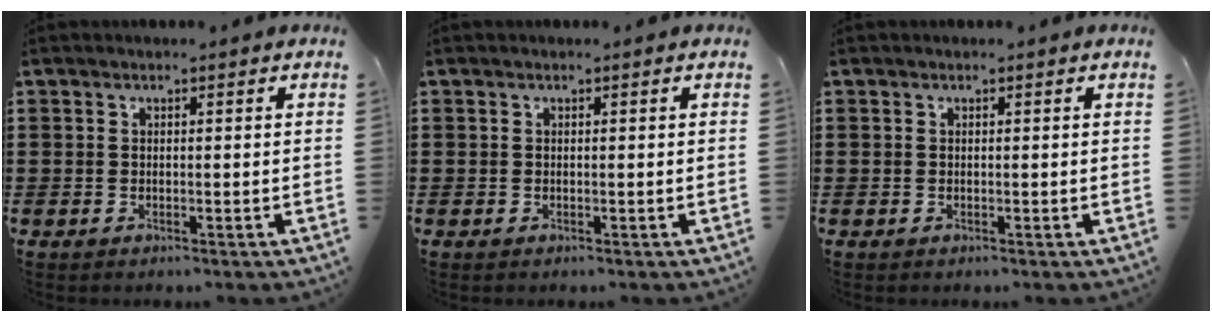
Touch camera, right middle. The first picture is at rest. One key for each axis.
{"total": 0.0}
{"total": 0.0}